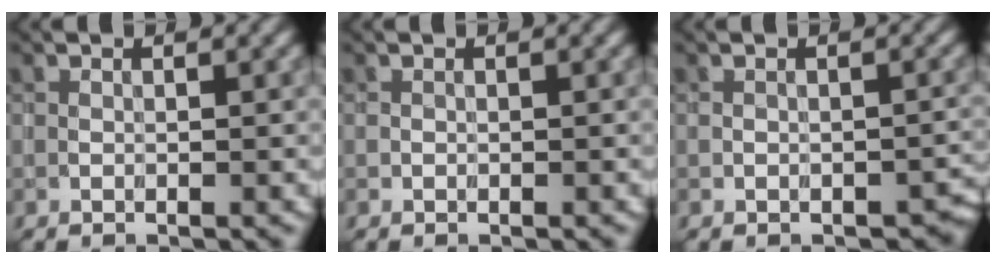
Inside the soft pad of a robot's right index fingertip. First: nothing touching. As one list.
[{"total": 0.0}, {"total": 2.4, "force": [-1.2, 1.7, 1.1], "torque": [-0.015, -0.003, -0.008]}]